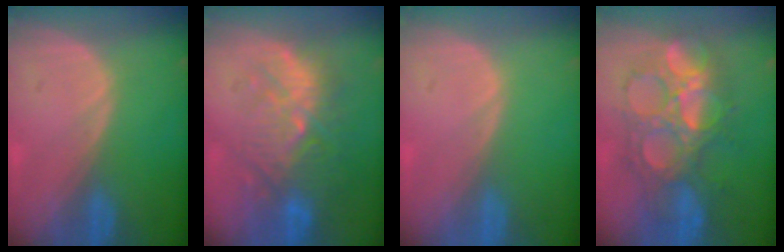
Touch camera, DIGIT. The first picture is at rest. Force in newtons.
{"total": 10.6, "press": 9.6, "slide": 4.5}
{"total": 0.0}
{"total": 10.3, "press": 10.2, "slide": 0.6}